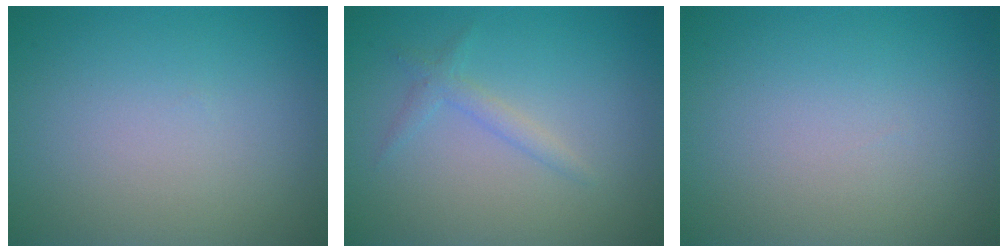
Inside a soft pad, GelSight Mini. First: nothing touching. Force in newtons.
{"total": 1.3, "press": 1.3, "slide": 0.1}
{"total": 0.0}